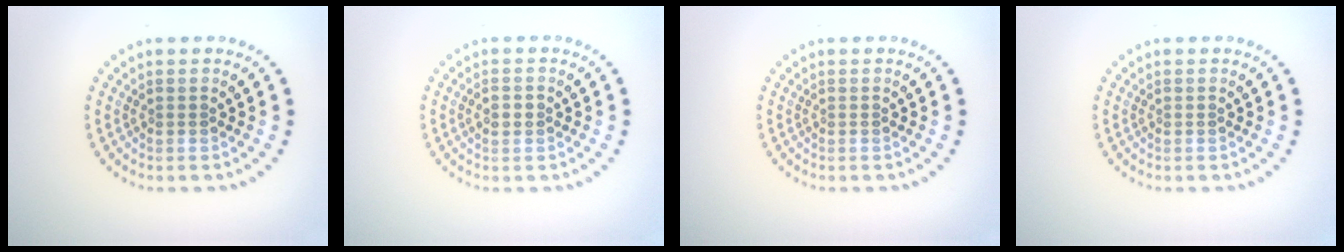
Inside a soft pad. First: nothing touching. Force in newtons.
{"total": 1.2, "press": 1.2, "slide": 0.1}
{"total": 0.0}
{"total": 0.0}